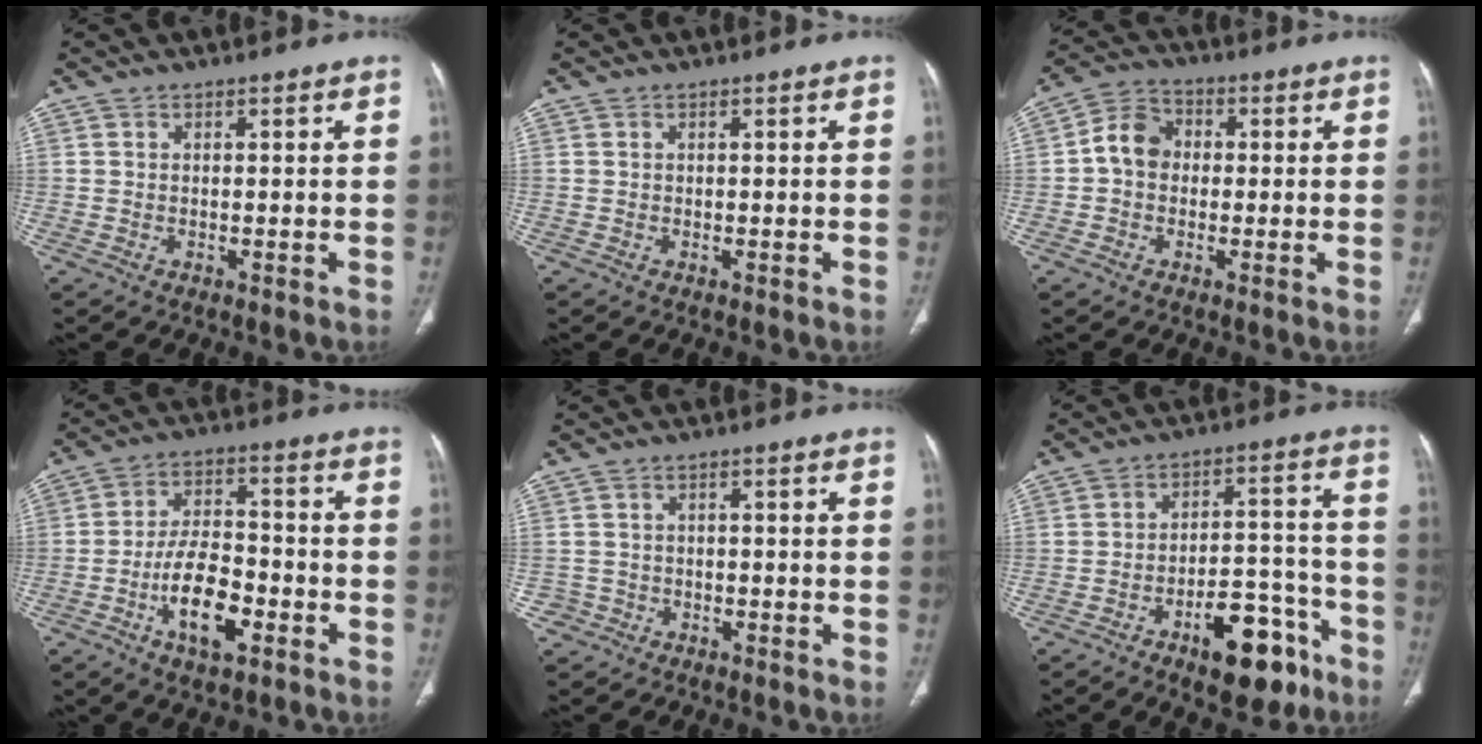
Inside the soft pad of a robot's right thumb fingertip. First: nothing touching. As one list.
[{"total": 0.0}, {"total": 6.8, "force": [-0.1, 5.7, 3.8], "torque": [-0.053, 0.022, -0.016]}, {"total": 11.7, "force": [-4.7, 5.5, 9.2], "torque": [-0.157, 0.027, -0.082]}, {"total": 2.3, "force": [-1.2, 1.9, -0.4], "torque": [0.016, 0.016, -0.026]}, {"total": 13.8, "force": [-8.1, 6.3, 9.3], "torque": [-0.098, 0.067, -0.112]}]